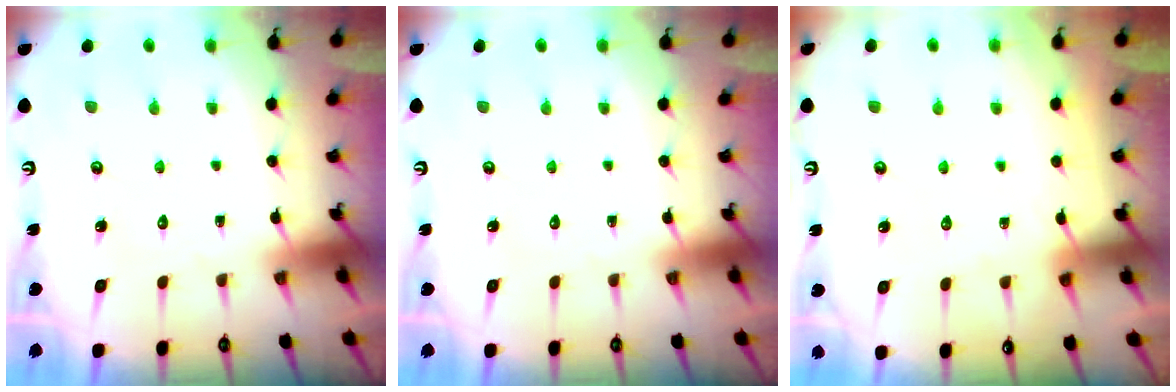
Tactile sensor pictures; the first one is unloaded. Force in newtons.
{"total": 0.0}
{"total": 4.5, "press": 4.5, "slide": 0.7}